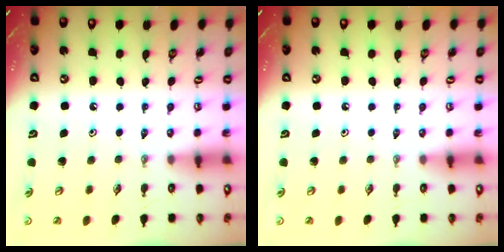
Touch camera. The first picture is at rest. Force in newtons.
{"total": 0.0}